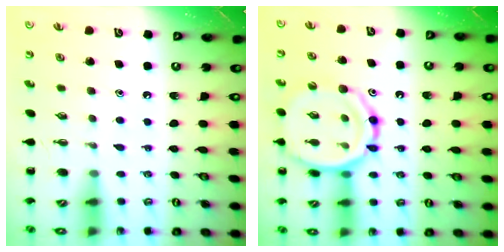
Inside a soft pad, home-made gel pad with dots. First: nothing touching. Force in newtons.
{"total": 17.5, "press": 17.3, "slide": 2.6}